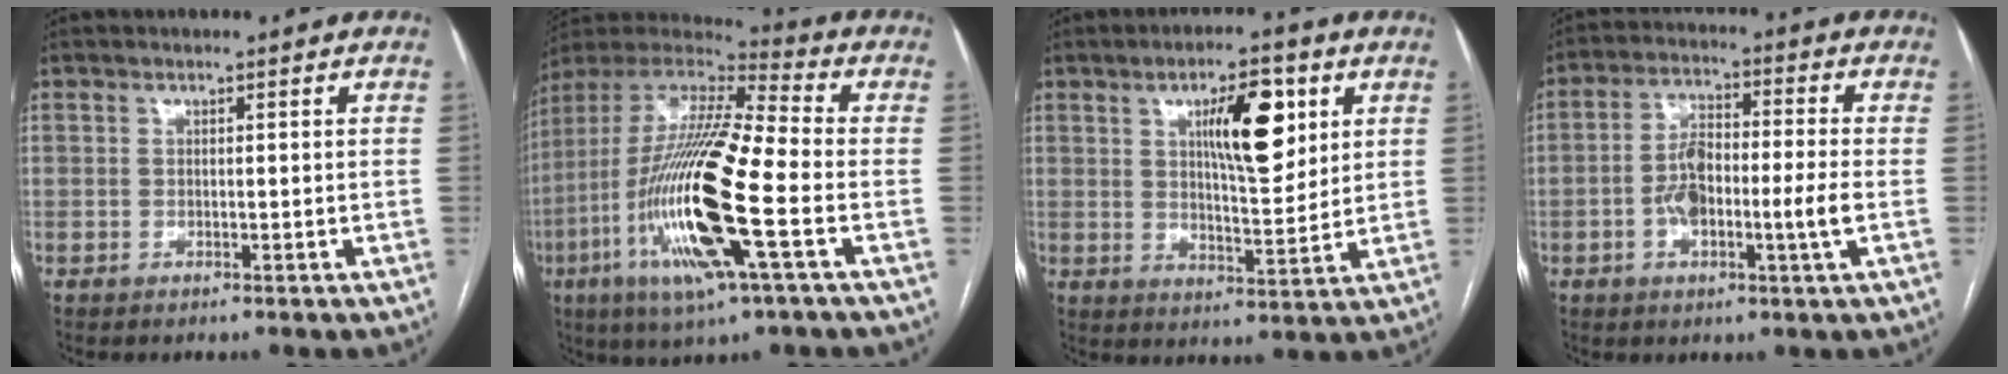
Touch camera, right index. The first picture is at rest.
{"total": 23.0, "force": [-6.2, 2.6, 22.0], "torque": [-0.475, -0.030, -0.117]}
{"total": 10.7, "force": [4.1, 3.0, 9.4], "torque": [-0.149, 0.005, 0.068]}
{"total": 8.8, "force": [-1.7, 1.6, 8.5], "torque": [-0.167, 0.017, -0.032]}